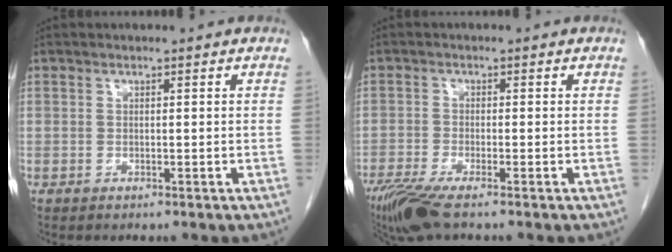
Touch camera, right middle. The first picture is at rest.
{"total": 6.0, "force": [-4.4, 0.5, 4.1], "torque": [-0.078, -0.018, -0.082]}